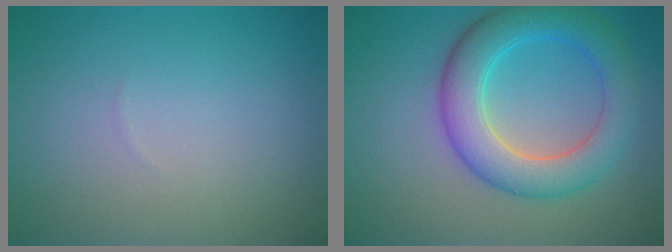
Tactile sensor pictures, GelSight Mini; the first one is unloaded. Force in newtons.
{"total": 6.5, "press": 6.5, "slide": 0.3}